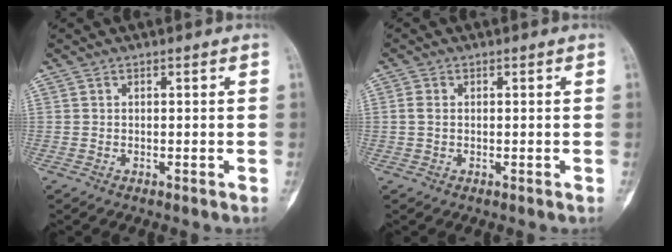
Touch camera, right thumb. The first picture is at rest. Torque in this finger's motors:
{"motor_torque": [-0.24, 0.18, 0.46, -0.04, 0.05]}